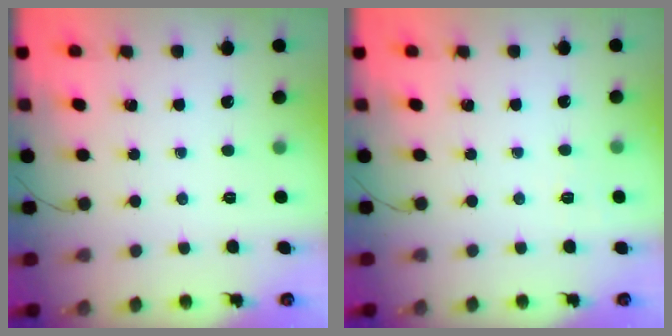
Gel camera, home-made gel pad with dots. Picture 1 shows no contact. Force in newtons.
{"total": 2.7, "press": 2.1, "slide": 1.7}